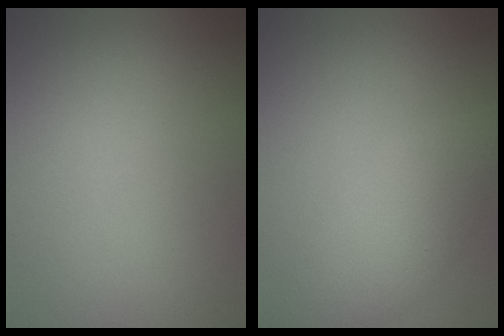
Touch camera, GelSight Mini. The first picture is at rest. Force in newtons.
{"total": 3.9, "press": 3.9, "slide": 0.3}